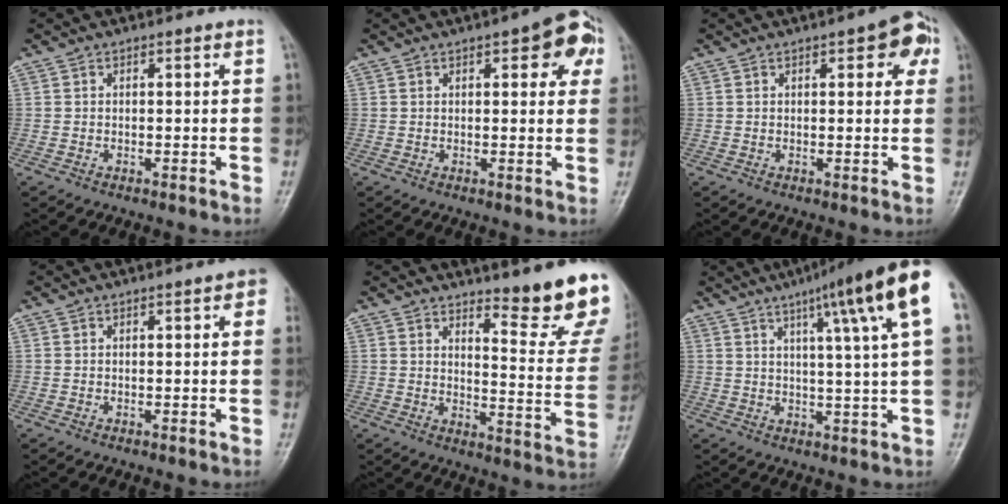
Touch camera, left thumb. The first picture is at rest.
{"total": 8.5, "force": [3.5, 3.4, 7.0], "torque": [-0.055, 0.002, 0.033]}
{"total": 6.7, "force": [2.7, 2.7, 5.5], "torque": [-0.041, 0.003, 0.022]}
{"total": 2.8, "force": [1.0, 0.9, 2.4], "torque": [-0.019, 0.003, 0.005]}
{"total": 14.2, "force": [11.6, 1.4, 8.0], "torque": [-0.081, -0.124, 0.149]}
{"total": 15.8, "force": [7.0, 0.5, 14.2], "torque": [-0.200, -0.005, 0.091]}